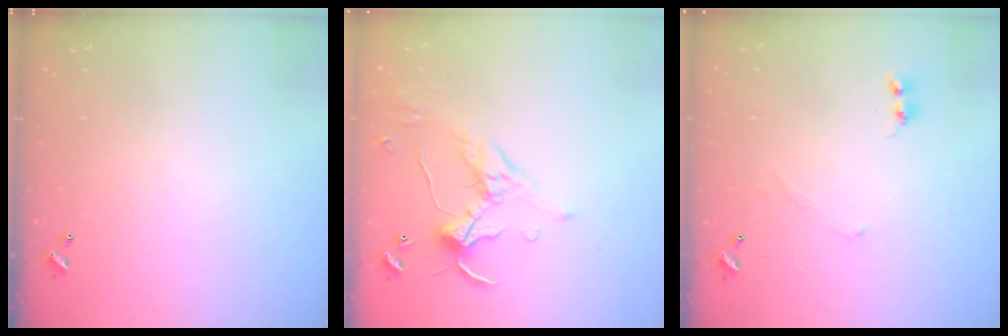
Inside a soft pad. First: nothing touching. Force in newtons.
{"total": 1.7, "press": 1.5, "slide": 0.8}
{"total": 0.7, "press": 0.4, "slide": 0.5}